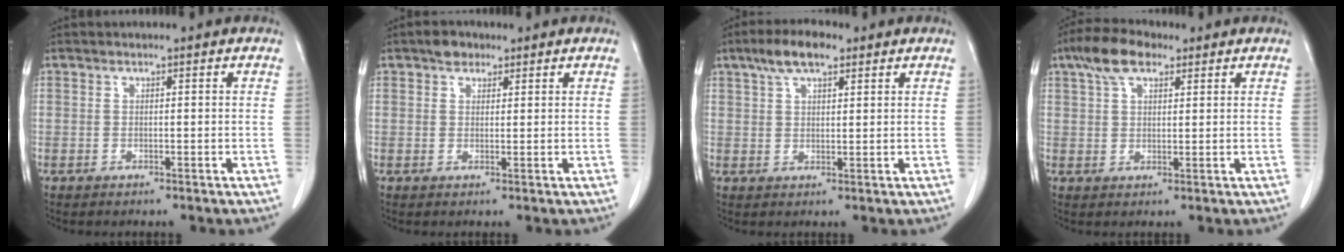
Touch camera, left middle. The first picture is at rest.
{"total": 2.2, "force": [1.5, 1.5, 0.8], "torque": [-0.013, 0.006, 0.023]}
{"total": 6.1, "force": [3.9, 2.0, 4.2], "torque": [-0.086, 0.017, 0.070]}
{"total": 6.5, "force": [3.9, 2.9, 4.3], "torque": [-0.087, 0.023, 0.072]}